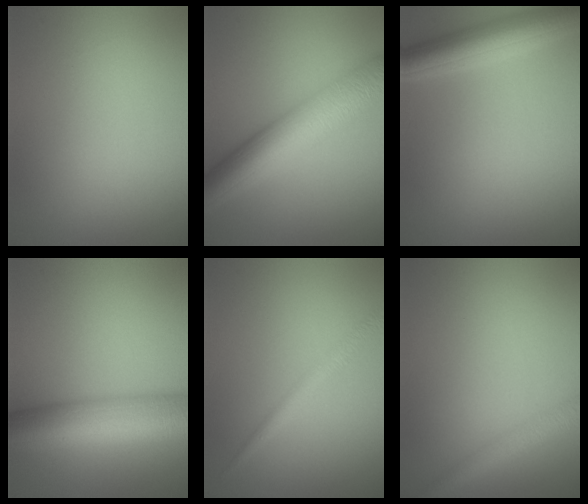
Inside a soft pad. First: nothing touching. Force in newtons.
{"total": 9.0, "press": 9.0, "slide": 0.2}
{"total": 5.6, "press": 5.6, "slide": 0.3}
{"total": 10.0, "press": 10.0, "slide": 0.2}
{"total": 1.9, "press": 1.9, "slide": 0.1}
{"total": 2.8, "press": 2.8, "slide": 0.1}